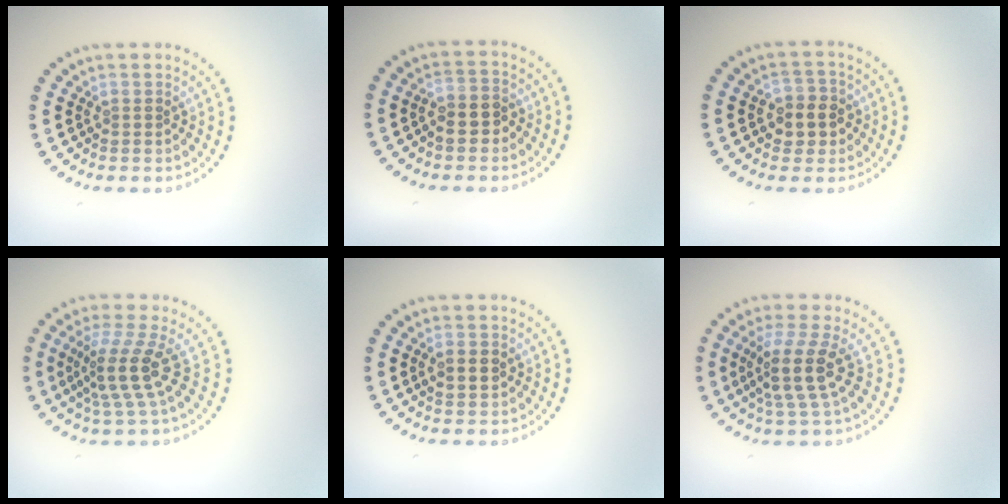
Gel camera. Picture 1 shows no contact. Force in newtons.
{"total": 2.4, "press": 2.3, "slide": 0.7}
{"total": 3.1, "press": 3.0, "slide": 0.9}
{"total": 4.0, "press": 2.9, "slide": 2.8}
{"total": 1.8, "press": 1.8, "slide": 0.2}
{"total": 4.1, "press": 3.2, "slide": 2.5}